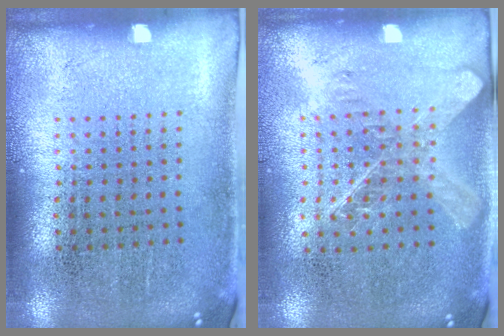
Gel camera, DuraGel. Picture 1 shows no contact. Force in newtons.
{"total": 1.5, "press": 1.3, "slide": 0.7}